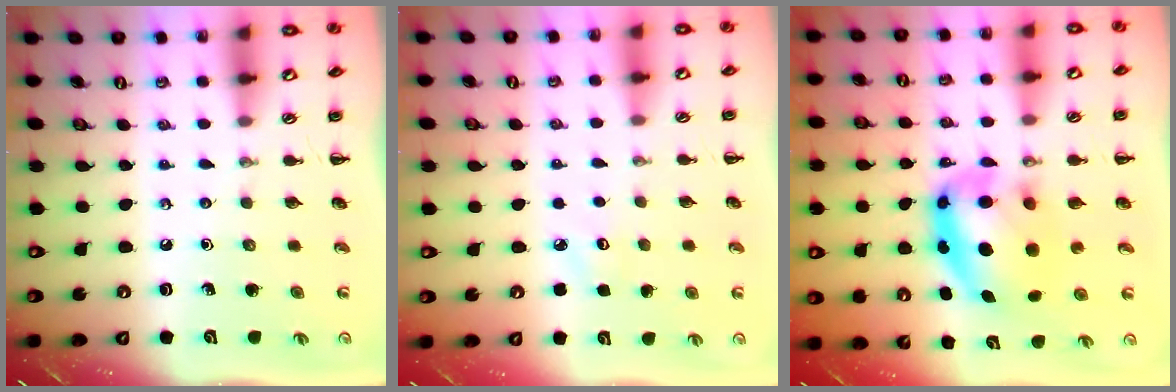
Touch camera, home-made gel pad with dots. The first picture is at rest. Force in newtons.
{"total": 3.4, "press": 3.3, "slide": 0.8}
{"total": 10.2, "press": 9.9, "slide": 2.4}